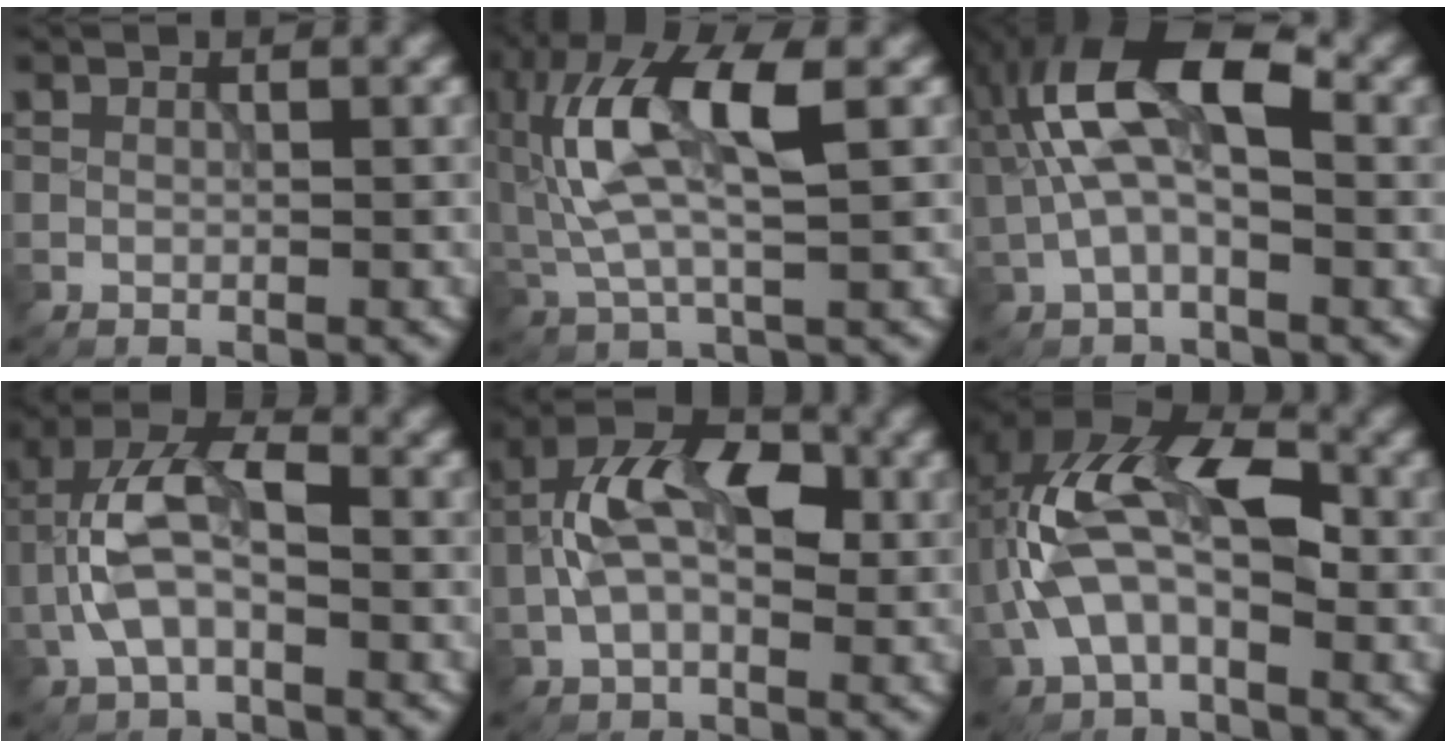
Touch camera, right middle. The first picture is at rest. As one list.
[{"total": 9.2, "force": [1.8, 3.0, 8.5], "torque": [-0.184, 0.013, 0.030]}, {"total": 7.9, "force": [0.7, 3.5, 7.1], "torque": [-0.139, 0.023, 0.000]}, {"total": 6.2, "force": [-1.2, 3.0, 5.3], "torque": [-0.119, 0.018, -0.029]}, {"total": 7.9, "force": [0.1, 4.5, 6.5], "torque": [-0.124, 0.017, -0.009]}, {"total": 9.2, "force": [-0.4, 5.1, 7.6], "torque": [-0.157, 0.022, -0.018]}]